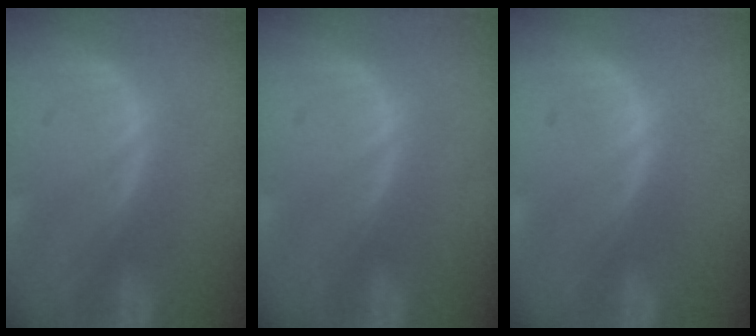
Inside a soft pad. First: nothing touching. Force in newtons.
{"total": 0.0}
{"total": 0.0}